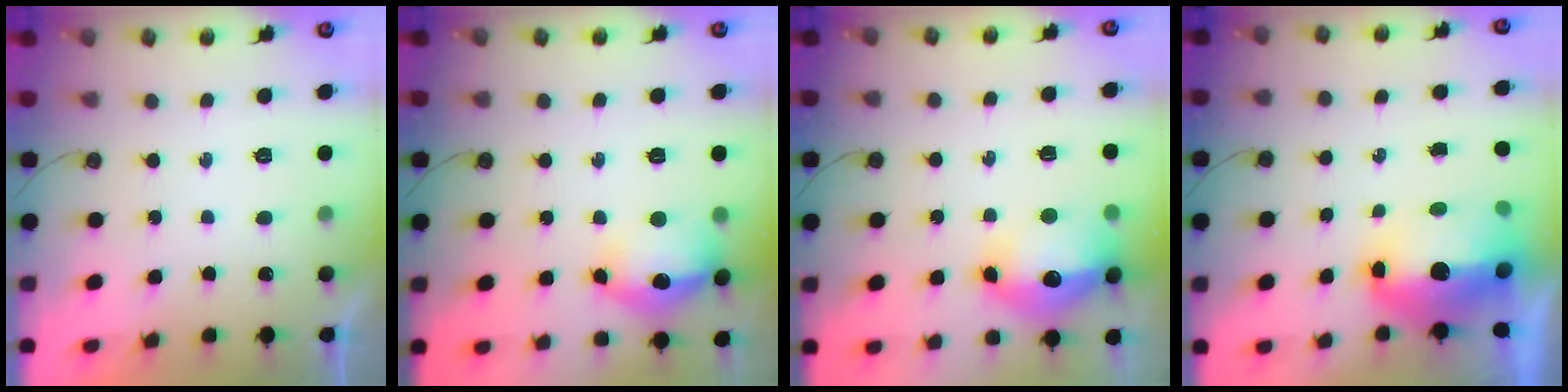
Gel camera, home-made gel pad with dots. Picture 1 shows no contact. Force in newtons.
{"total": 14.8, "press": 14.7, "slide": 1.7}
{"total": 16.8, "press": 16.7, "slide": 2.4}
{"total": 16.0, "press": 15.9, "slide": 1.8}